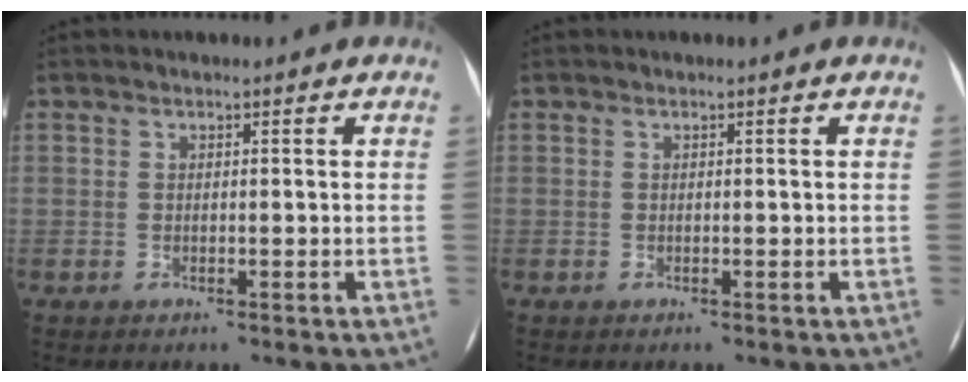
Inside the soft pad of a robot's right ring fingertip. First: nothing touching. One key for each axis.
{"total": 0.0}